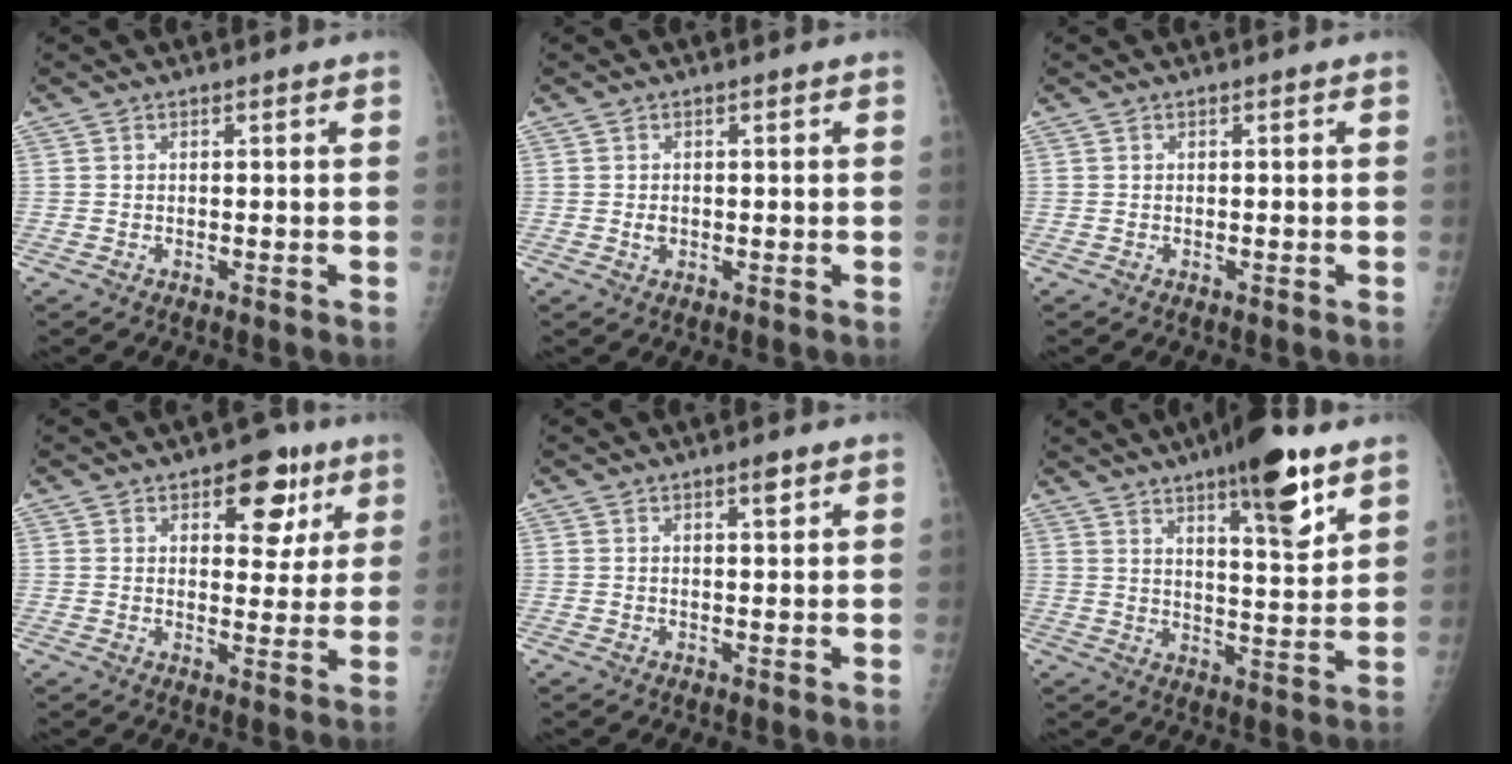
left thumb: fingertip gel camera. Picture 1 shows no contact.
{"total": 1.2, "force": [-0.1, 0.9, 0.7], "torque": [-0.009, 0.001, 0.000]}
{"total": 0.0}
{"total": 9.2, "force": [4.6, 5.3, 5.8], "torque": [-0.033, -0.017, 0.057]}
{"total": 1.8, "force": [1.1, 0.4, 1.4], "torque": [-0.018, -0.005, 0.016]}
{"total": 13.6, "force": [8.3, 3.1, 10.3], "torque": [-0.133, -0.045, 0.123]}